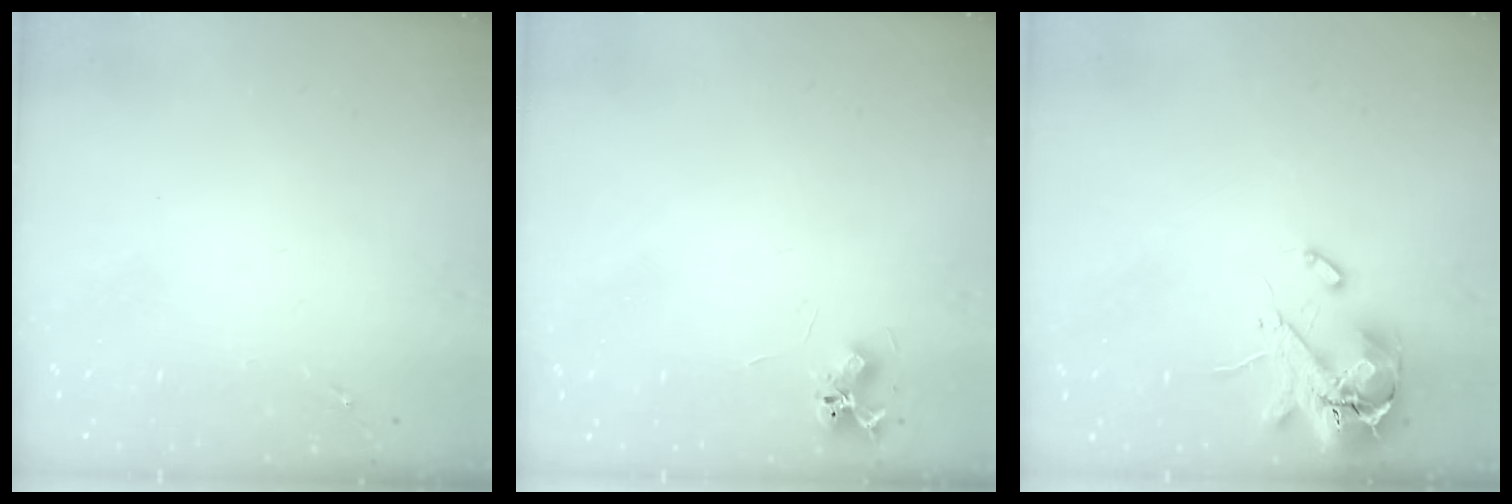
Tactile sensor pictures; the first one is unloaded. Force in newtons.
{"total": 6.5, "press": 6.5, "slide": 0.8}
{"total": 12.2, "press": 12.0, "slide": 1.8}